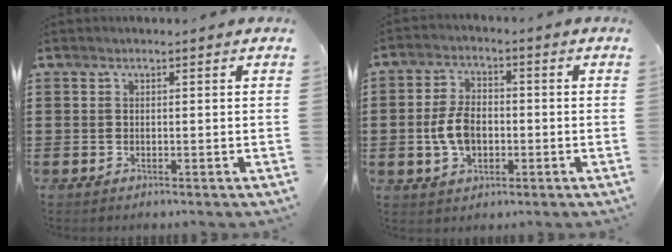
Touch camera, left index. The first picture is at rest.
{"total": 6.5, "force": [-0.9, 4.0, 5.1], "torque": [-0.120, 0.002, -0.023]}